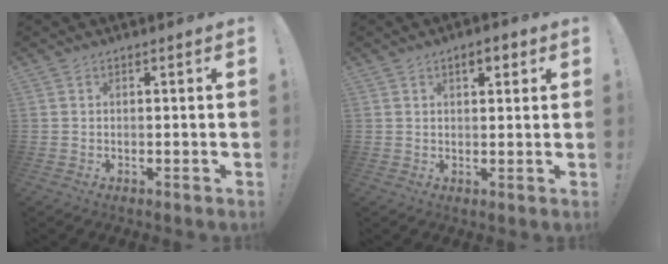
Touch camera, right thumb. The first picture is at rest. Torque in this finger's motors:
{"motor_torque": [0.12, 1.50, 0.59, 0.14, 0.05]}